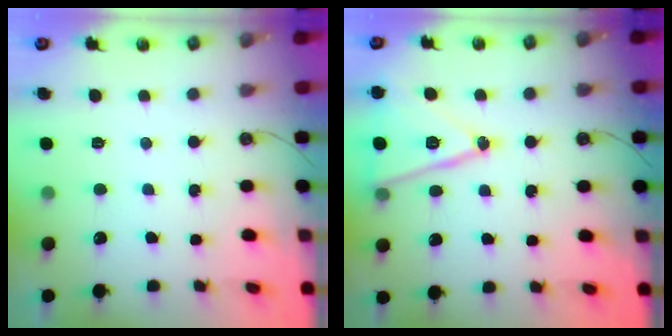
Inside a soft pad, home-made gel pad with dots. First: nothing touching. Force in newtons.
{"total": 14.6, "press": 14.2, "slide": 3.3}